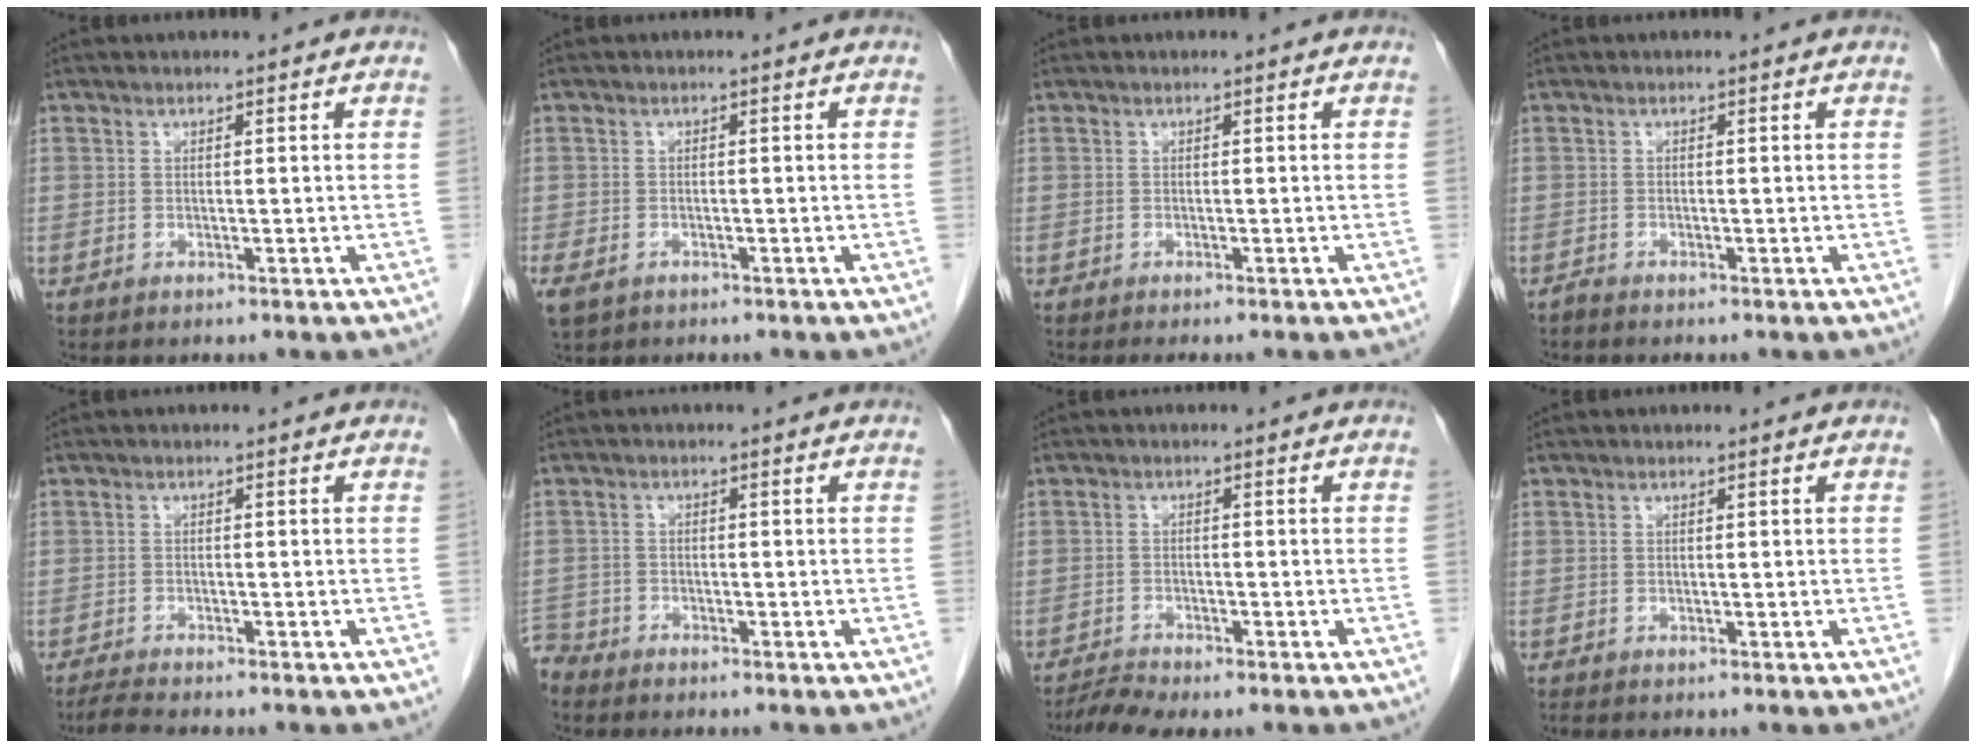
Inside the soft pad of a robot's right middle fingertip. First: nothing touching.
{"total": 4.8, "force": [-2.9, 3.0, 2.4], "torque": [-0.056, -0.010, -0.046]}
{"total": 2.2, "force": [-2.0, -0.2, 1.1], "torque": [-0.011, 0.001, -0.025]}
{"total": 0.5, "force": [-0.5, -0.1, 0.0], "torque": [-0.003, -0.002, -0.012]}
{"total": 3.3, "force": [-3.0, -0.2, 1.4], "torque": [-0.034, -0.015, -0.052]}
{"total": 3.0, "force": [-2.9, 0.6, -0.4], "torque": [0.011, -0.007, -0.056]}
{"total": 3.3, "force": [-3.0, -0.3, 1.3], "torque": [-0.030, -0.015, -0.056]}
{"total": 0.0}